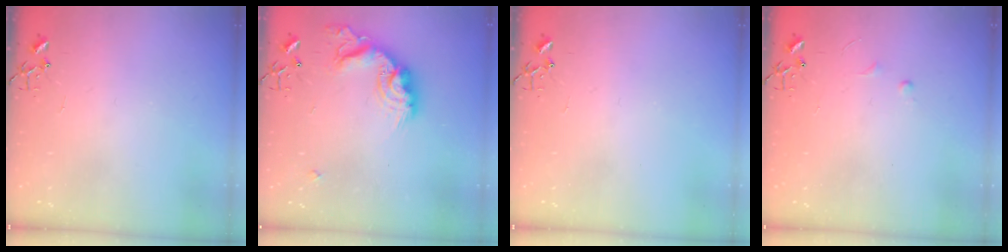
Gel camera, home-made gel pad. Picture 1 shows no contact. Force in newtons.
{"total": 17.9, "press": 17.8, "slide": 1.1}
{"total": 0.0}
{"total": 3.4, "press": 3.4, "slide": 0.5}